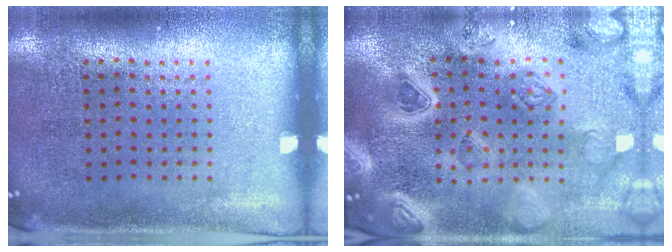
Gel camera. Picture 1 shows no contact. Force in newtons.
{"total": 5.1, "press": 4.3, "slide": 2.8}